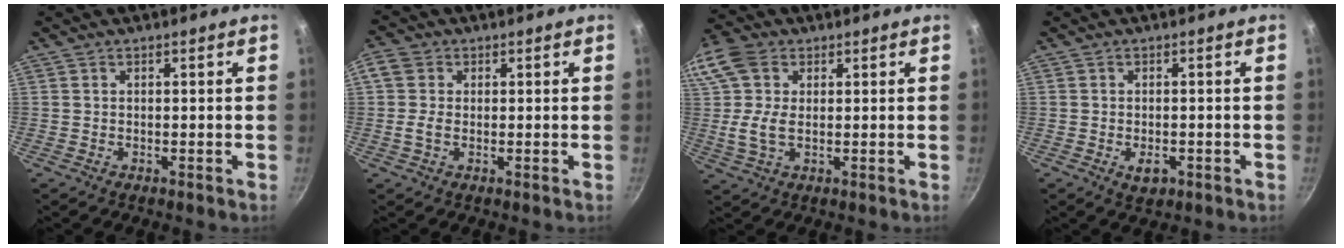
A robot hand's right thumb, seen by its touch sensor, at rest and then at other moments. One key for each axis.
{"total": 4.1, "fx": 0.0, "fy": 3.1, "fz": 2.7, "tx": -0.052, "ty": 0.003, "tz": -0.010}
{"total": 13.0, "fx": 2.5, "fy": 9.0, "fz": 9.1, "tx": -0.189, "ty": 0.012, "tz": 0.037}
{"total": 3.2, "fx": -1.2, "fy": 1.9, "fz": 2.3, "tx": -0.032, "ty": 0.003, "tz": -0.012}